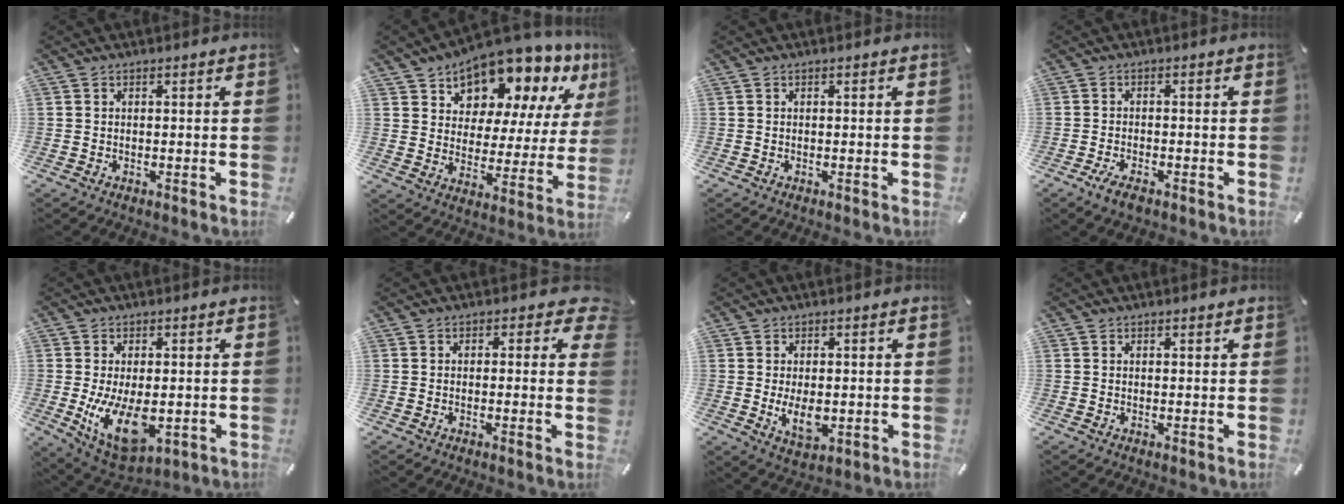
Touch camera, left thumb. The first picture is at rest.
{"total": 13.1, "force": [11.8, 5.3, 2.1], "torque": [-0.042, -0.127, 0.201]}
{"total": 0.0}
{"total": 2.9, "force": [-2.0, 1.2, 1.8], "torque": [-0.042, 0.005, -0.039]}
{"total": 12.4, "force": [-1.1, 7.1, 10.2], "torque": [-0.177, -0.021, -0.012]}
{"total": 3.7, "force": [1.0, 2.5, 2.6], "torque": [-0.022, 0.001, 0.011]}
{"total": 6.0, "force": [-0.3, 3.9, 4.6], "torque": [-0.084, -0.006, -0.006]}
{"total": 0.6, "force": [0.5, 0.3, 0.0], "torque": [0.000, 0.000, 0.010]}